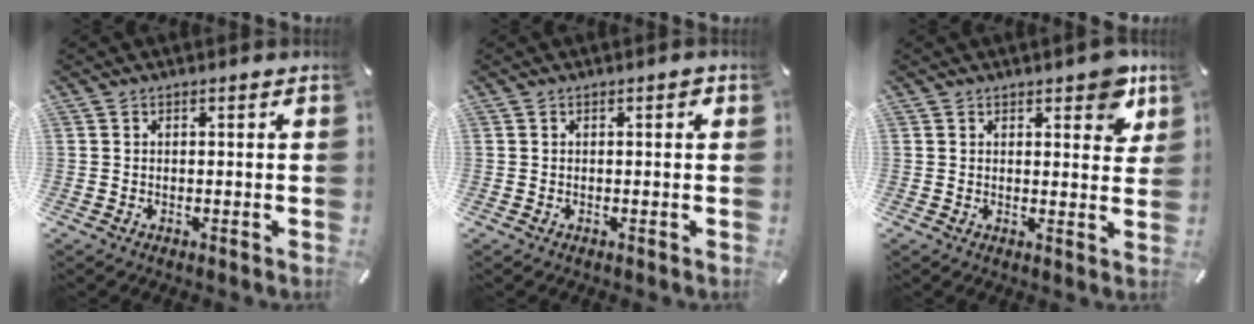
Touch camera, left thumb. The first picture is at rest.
{"total": 1.0, "force": [0.2, 0.4, 0.9], "torque": [-0.018, 0.005, 0.002]}
{"total": 6.0, "force": [3.9, 3.2, 3.3], "torque": [-0.029, -0.016, 0.063]}